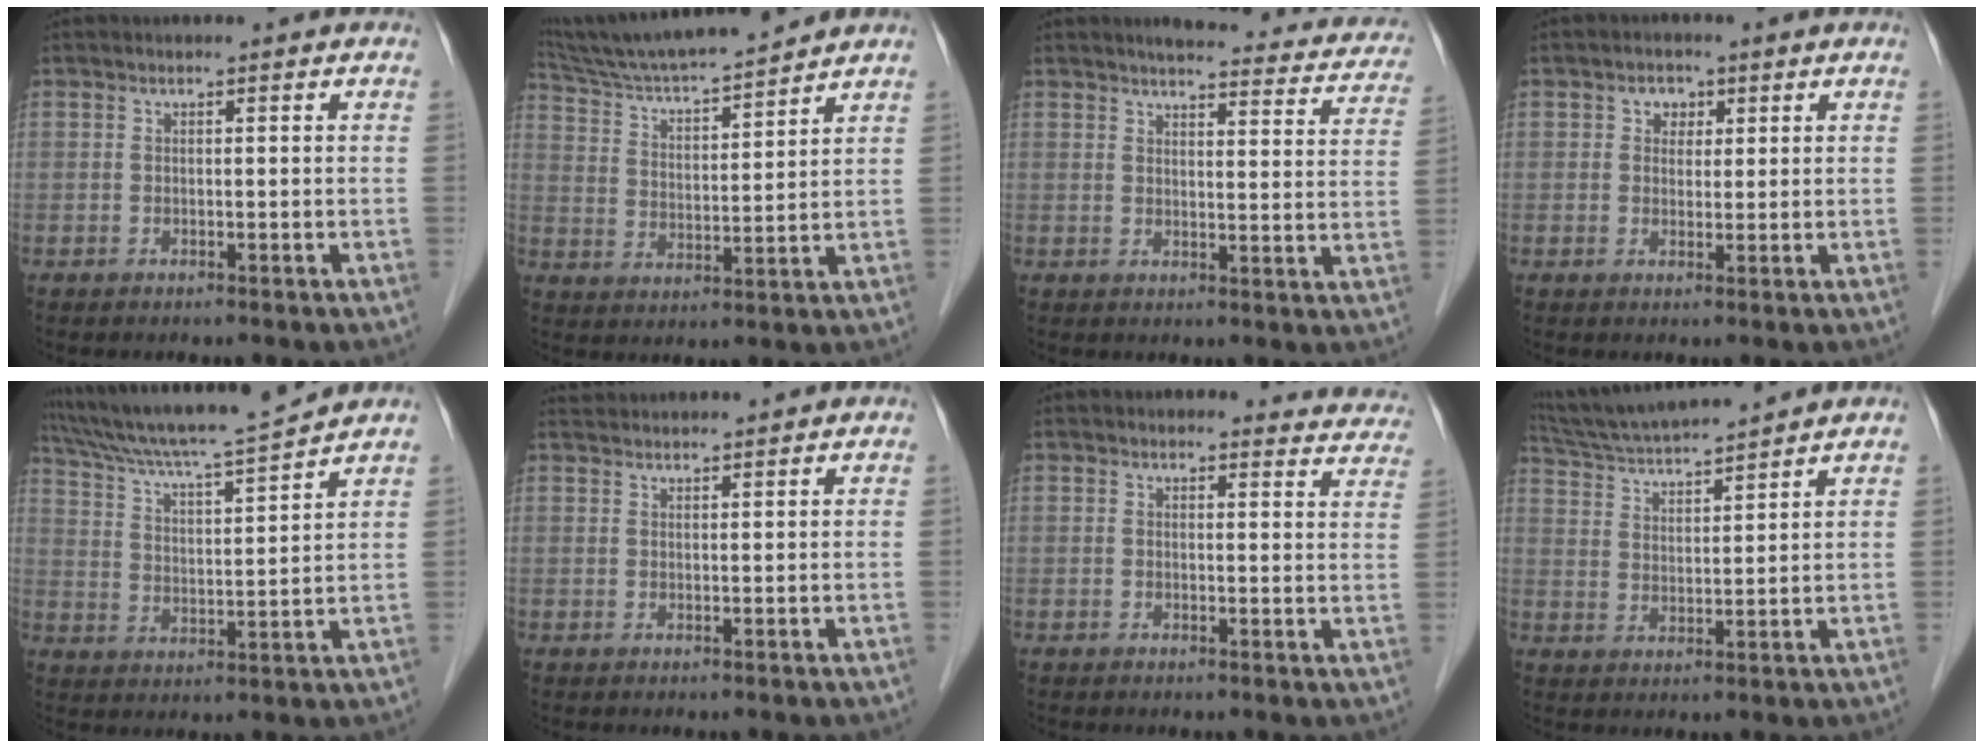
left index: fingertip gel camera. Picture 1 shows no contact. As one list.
[{"total": 15.4, "force": [14.2, 0.3, 6.0], "torque": [-0.111, 0.011, 0.242]}, {"total": 18.9, "force": [17.2, 4.1, 6.6], "torque": [-0.052, -0.020, 0.181]}, {"total": 2.2, "force": [0.8, 1.8, 0.9], "torque": [-0.012, 0.005, 0.008]}, {"total": 14.0, "force": [12.9, -1.7, 5.1], "torque": [-0.099, -0.004, 0.216]}, {"total": 4.3, "force": [4.2, 0.1, 0.8], "torque": [-0.012, 0.037, 0.071]}, {"total": 8.7, "force": [8.5, 2.1, 0.1], "torque": [0.043, -0.022, 0.055]}, {"total": 12.2, "force": [11.3, -0.4, 4.5], "torque": [-0.089, 0.019, 0.198]}]